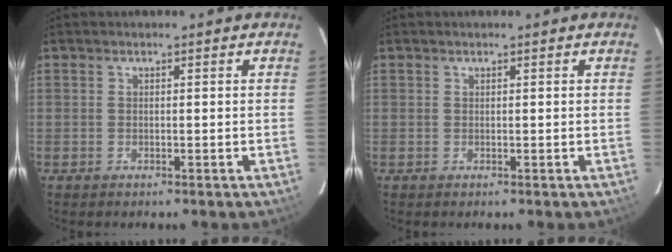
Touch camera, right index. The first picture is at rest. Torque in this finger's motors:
{"motor_torque": [-0.03, -0.05, 0.11, 0.01]}